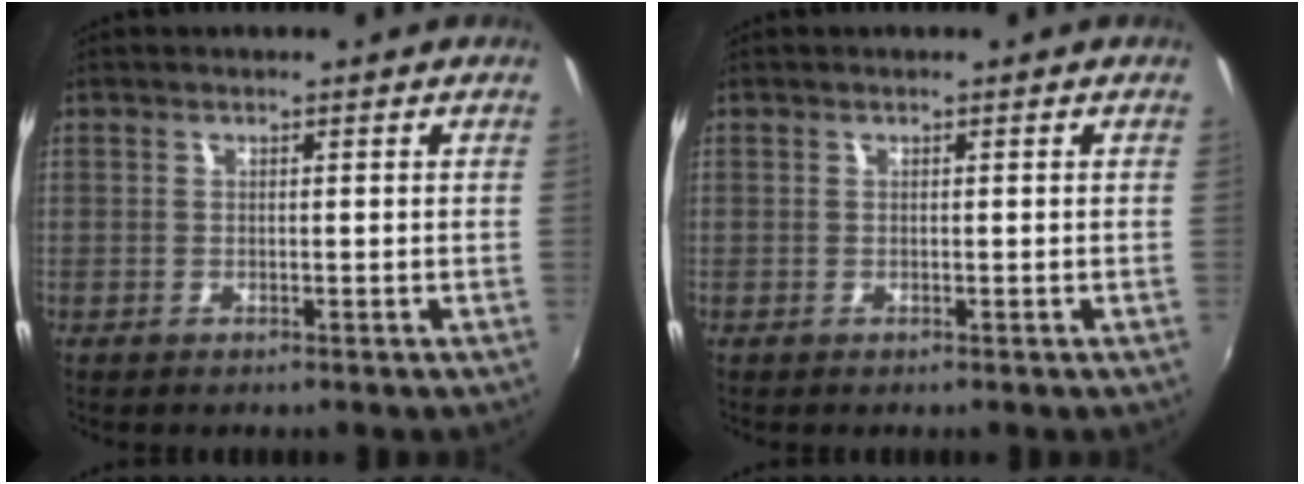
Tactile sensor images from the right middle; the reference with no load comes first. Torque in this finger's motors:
{"motor_torque": [0.07, 0.03, 0.02, 0.00]}